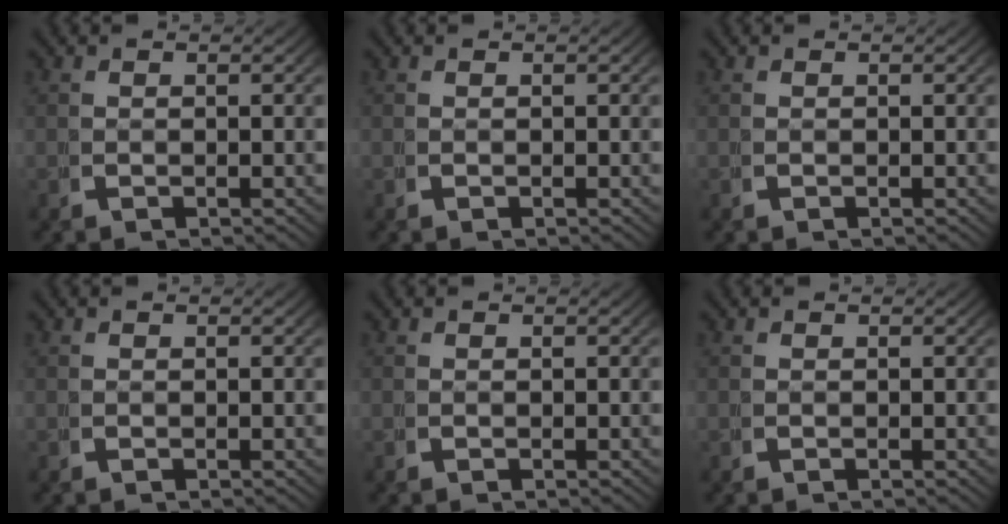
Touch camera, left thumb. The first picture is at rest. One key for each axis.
{"total": 0.0}
{"total": 0.0}
{"total": 0.0}
{"total": 0.0}
{"total": 0.0}